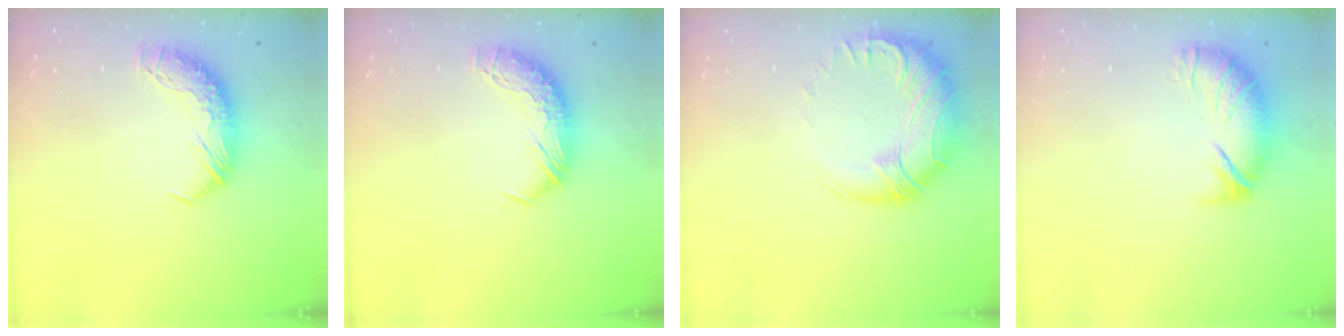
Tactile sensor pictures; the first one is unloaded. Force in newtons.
{"total": 0.0}
{"total": 3.4, "press": 0.6, "slide": 3.3}
{"total": 4.5, "press": 4.0, "slide": 2.1}